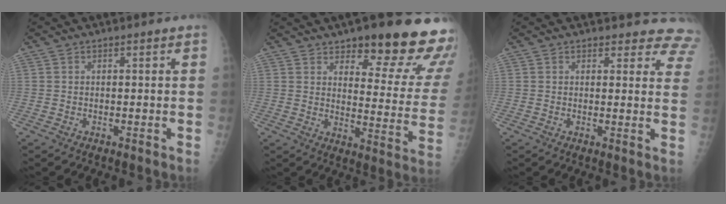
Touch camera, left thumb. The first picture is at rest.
{"total": 21.8, "force": [15.2, 6.9, 14.1], "torque": [-0.133, -0.086, 0.189]}
{"total": 8.9, "force": [8.1, 3.6, 0.8], "torque": [0.050, -0.037, 0.055]}